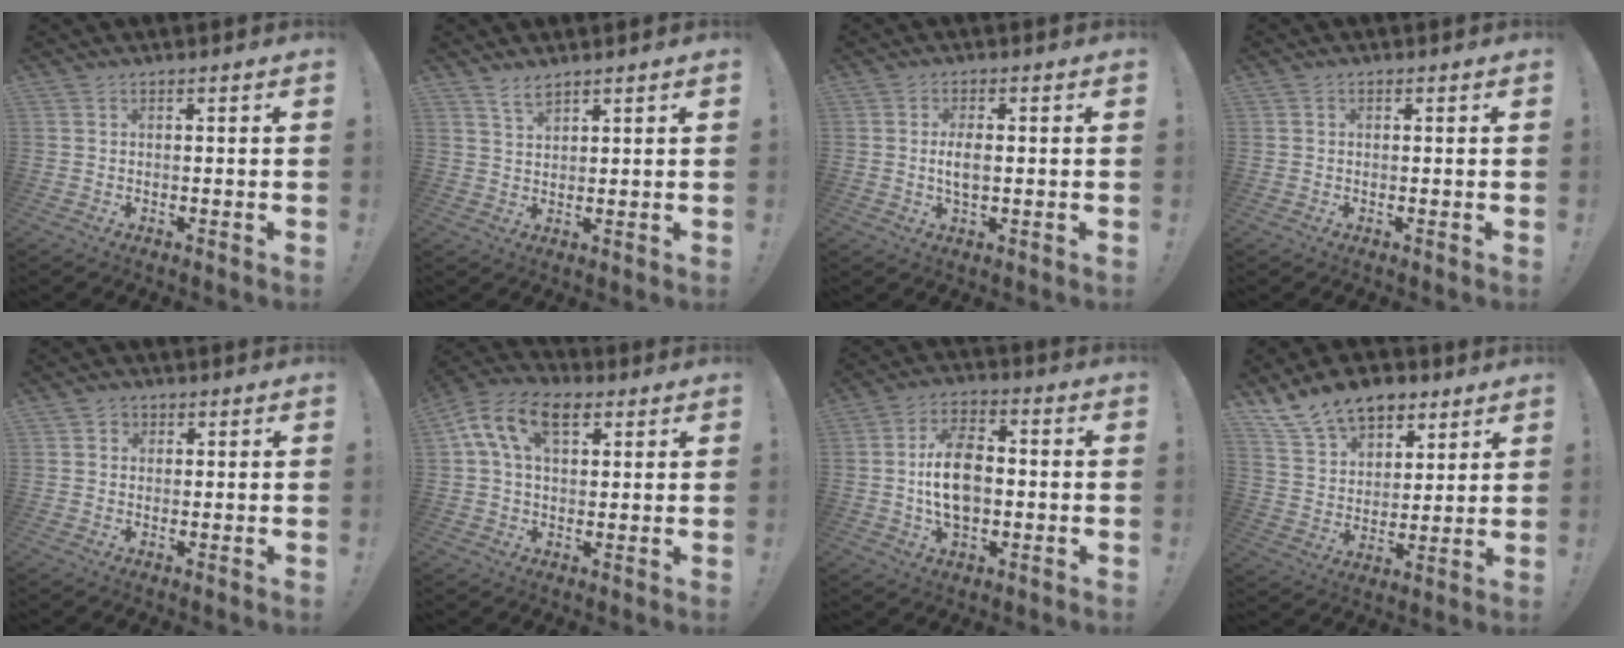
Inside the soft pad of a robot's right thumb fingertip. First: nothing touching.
{"total": 3.2, "force": [2.7, 0.8, 1.4], "torque": [-0.023, -0.017, 0.048]}
{"total": 4.5, "force": [-0.1, 2.0, 4.0], "torque": [-0.072, -0.007, -0.009]}
{"total": 0.6, "force": [-0.1, 0.5, 0.2], "torque": [-0.003, 0.002, -0.002]}
{"total": 2.1, "force": [0.7, 1.9, 0.5], "torque": [-0.004, -0.002, 0.010]}
{"total": 12.6, "force": [4.7, 7.5, 9.0], "torque": [-0.158, 0.002, 0.086]}
{"total": 13.9, "force": [-1.0, 9.0, 10.5], "torque": [-0.188, 0.004, -0.021]}
{"total": 14.7, "force": [10.3, 9.0, 5.3], "torque": [-0.103, -0.062, 0.198]}